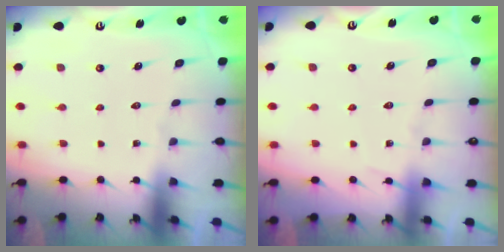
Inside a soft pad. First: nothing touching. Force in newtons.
{"total": 3.8, "press": 3.8, "slide": 0.6}